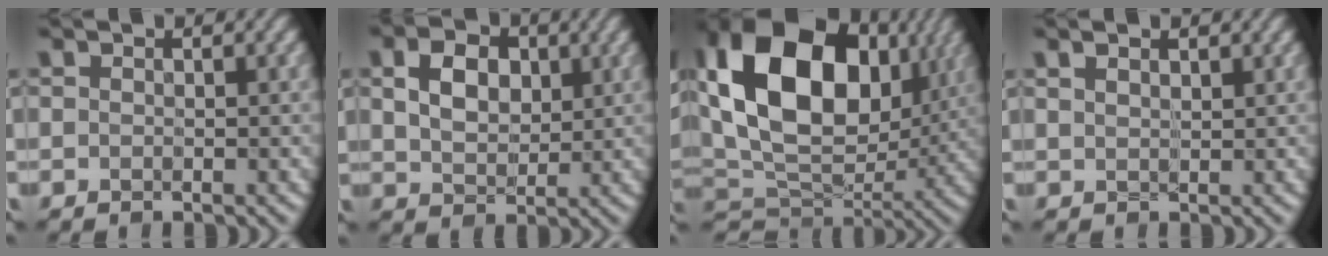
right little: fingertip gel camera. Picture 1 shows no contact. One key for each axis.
{"total": 4.3, "fx": 0.9, "fy": 3.0, "fz": 2.9, "tx": -0.058, "ty": 0.002, "tz": 0.011}
{"total": 18.1, "fx": 4.4, "fy": 12.3, "fz": 12.5, "tx": -0.246, "ty": 0.011, "tz": 0.084}
{"total": 1.9, "fx": 1.2, "fy": 0.8, "fz": 1.2, "tx": -0.016, "ty": 0.009, "tz": 0.012}